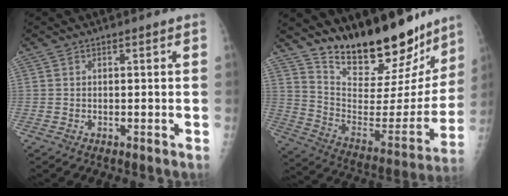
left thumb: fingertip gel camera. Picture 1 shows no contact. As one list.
[{"total": 25.6, "force": [21.2, 8.6, 11.5], "torque": [-0.144, -0.120, 0.324]}]